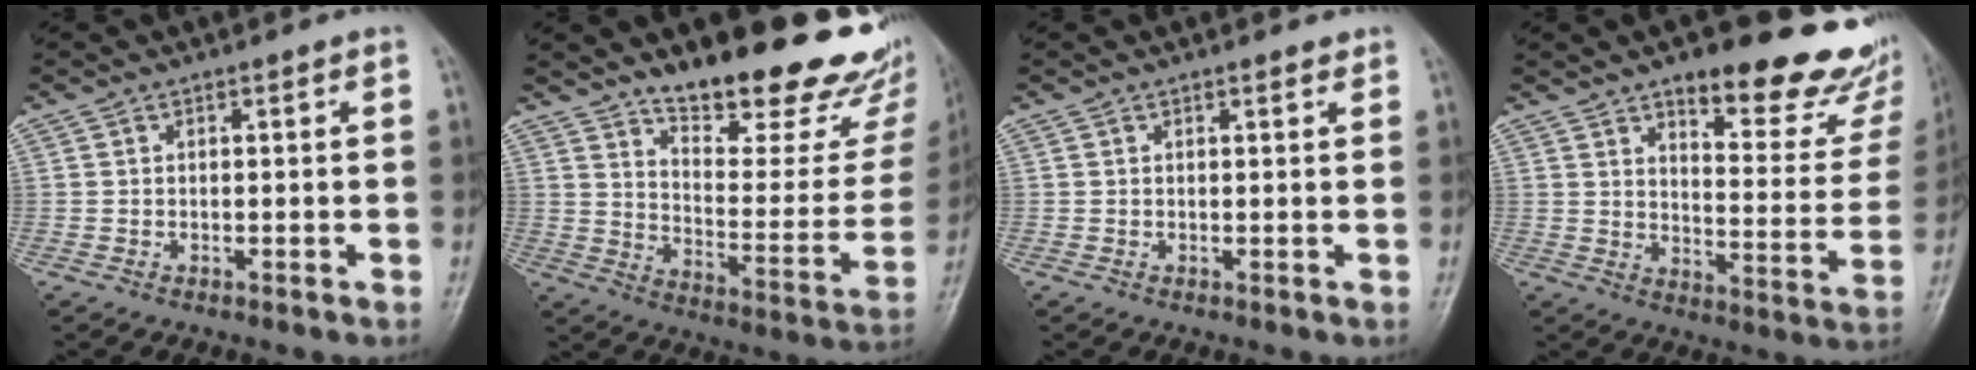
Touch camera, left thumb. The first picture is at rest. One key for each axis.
{"total": 25.7, "fx": 19.8, "fy": 8.4, "fz": 14.2, "tx": -0.156, "ty": -0.120, "tz": 0.271}
{"total": 0.9, "fx": 0.7, "fy": 0.3, "fz": 0.4, "tx": -0.007, "ty": -0.004, "tz": 0.008}
{"total": 23.2, "fx": 15.6, "fy": 8.0, "fz": 15.1, "tx": -0.143, "ty": -0.083, "tz": 0.198}